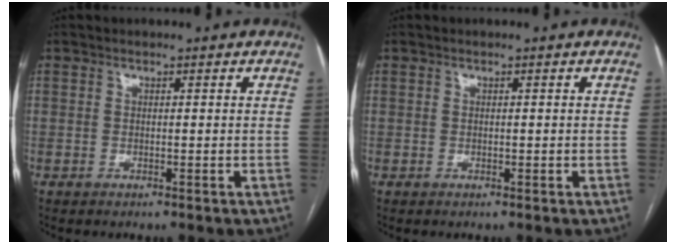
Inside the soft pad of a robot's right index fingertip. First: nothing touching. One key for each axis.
{"total": 0.0}